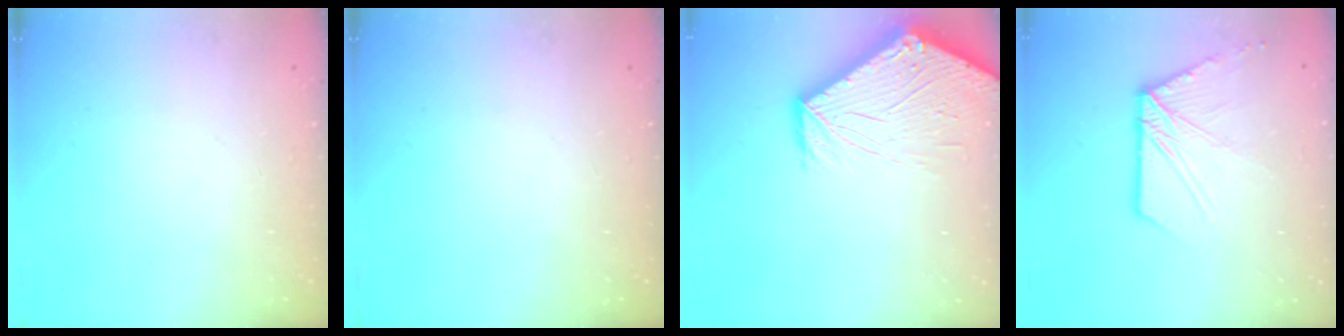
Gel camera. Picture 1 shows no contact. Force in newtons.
{"total": 0.0}
{"total": 11.1, "press": 11.0, "slide": 1.3}
{"total": 13.2, "press": 13.1, "slide": 1.4}